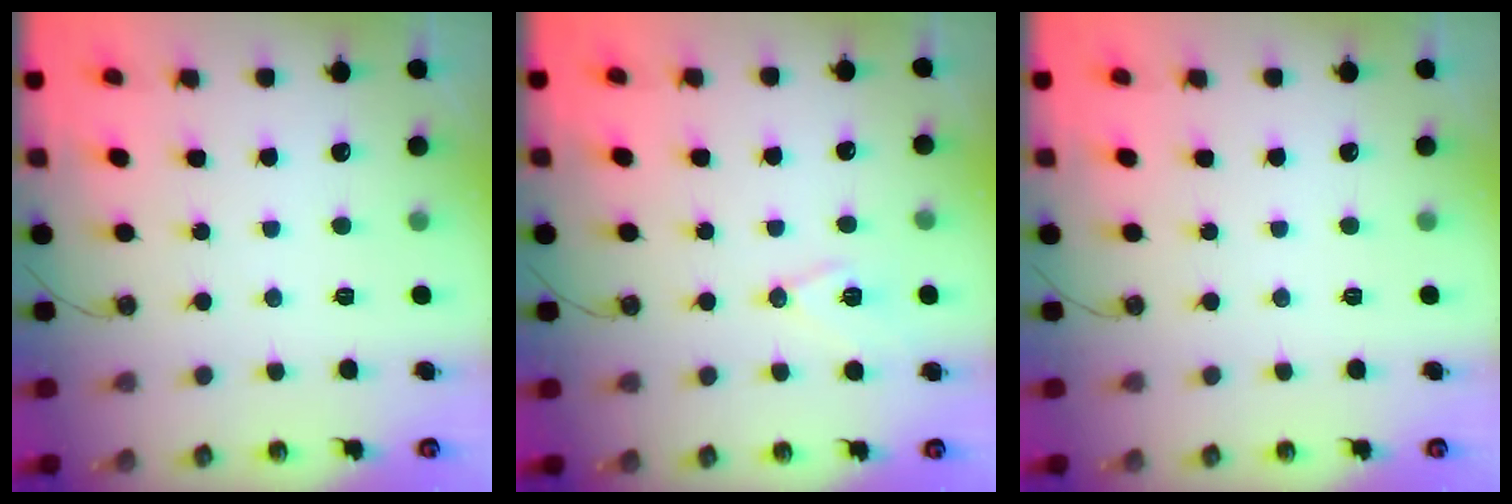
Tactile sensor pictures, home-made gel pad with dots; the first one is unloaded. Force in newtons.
{"total": 9.4, "press": 8.7, "slide": 3.5}
{"total": 0.0}